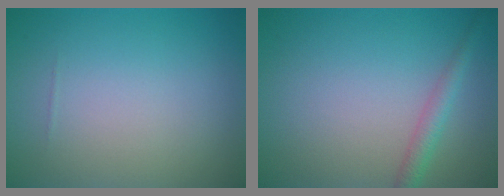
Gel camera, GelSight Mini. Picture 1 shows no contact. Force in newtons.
{"total": 2.0, "press": 2.0, "slide": 0.1}